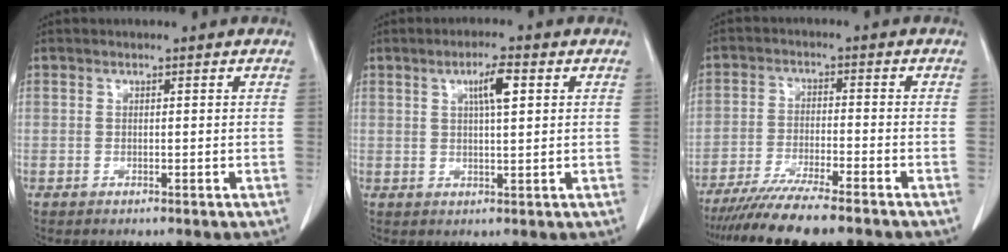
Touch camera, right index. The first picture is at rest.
{"total": 4.5, "force": [1.6, 0.5, 4.1], "torque": [-0.076, 0.002, 0.027]}
{"total": 10.7, "force": [-9.1, 0.1, 5.7], "torque": [-0.090, -0.029, -0.148]}